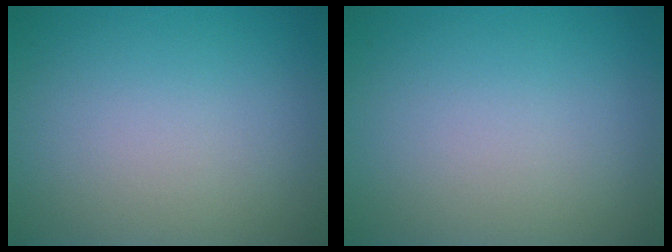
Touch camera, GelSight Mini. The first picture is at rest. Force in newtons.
{"total": 0.0}